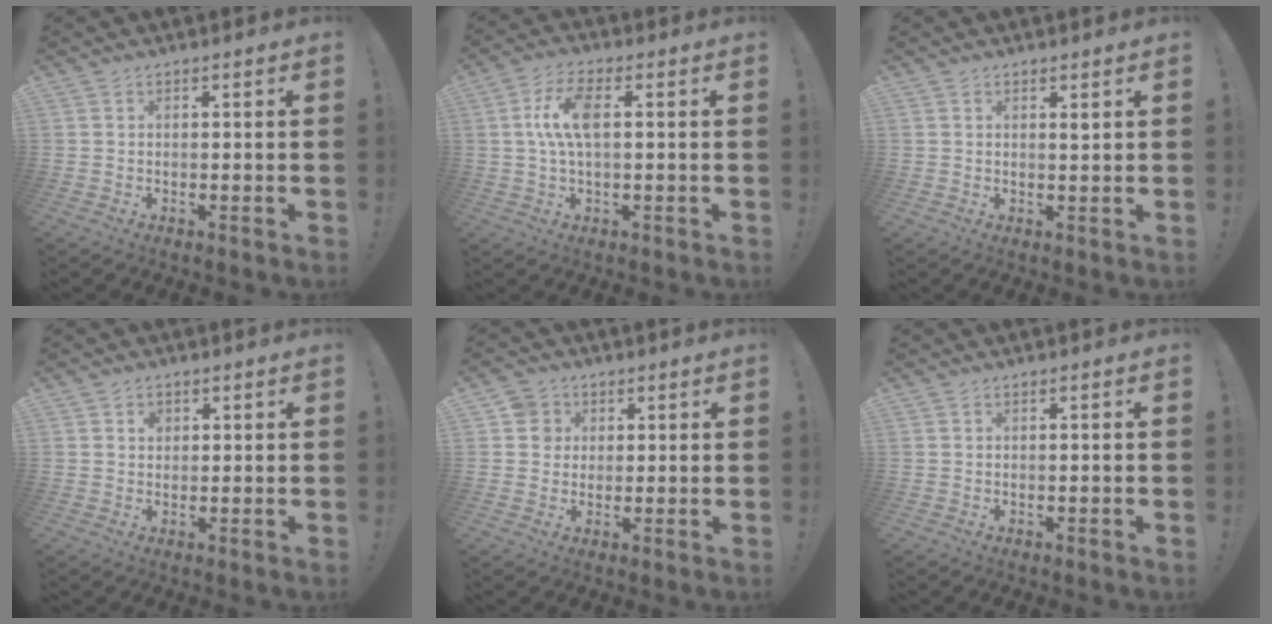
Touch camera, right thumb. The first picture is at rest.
{"total": 9.5, "force": [1.0, 3.8, 8.7], "torque": [-0.175, 0.004, 0.016]}
{"total": 1.0, "force": [0.7, 0.2, 0.7], "torque": [0.000, -0.006, 0.009]}
{"total": 1.8, "force": [0.6, 1.5, 0.7], "torque": [-0.006, -0.001, 0.008]}
{"total": 5.1, "force": [1.3, 4.8, 1.1], "torque": [-0.020, 0.006, 0.026]}
{"total": 0.0}